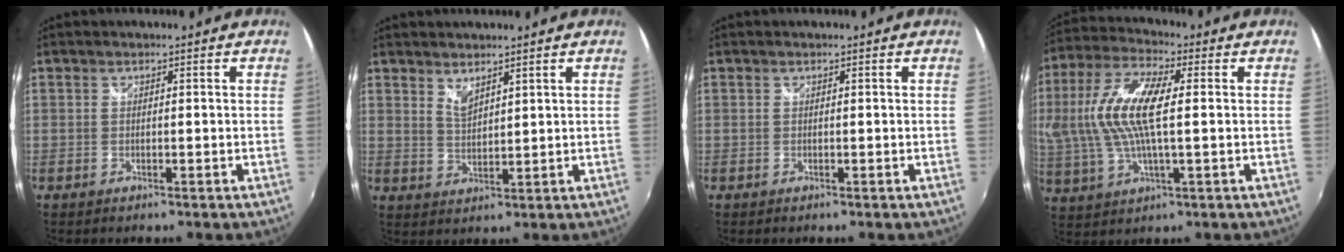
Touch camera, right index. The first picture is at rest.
{"total": 3.2, "force": [2.7, 0.8, 1.6], "torque": [-0.026, -0.003, 0.047]}
{"total": 0.0}
{"total": 15.5, "force": [1.7, 5.5, 14.3], "torque": [-0.287, 0.010, 0.031]}